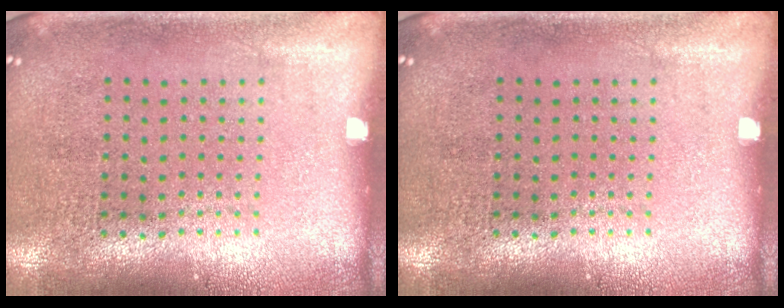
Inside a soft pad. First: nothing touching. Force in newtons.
{"total": 0.0}